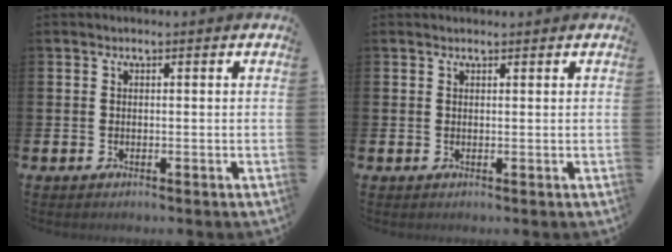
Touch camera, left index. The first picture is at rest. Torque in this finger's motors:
{"motor_torque": [0.24, -0.28, -0.23, 0.00]}